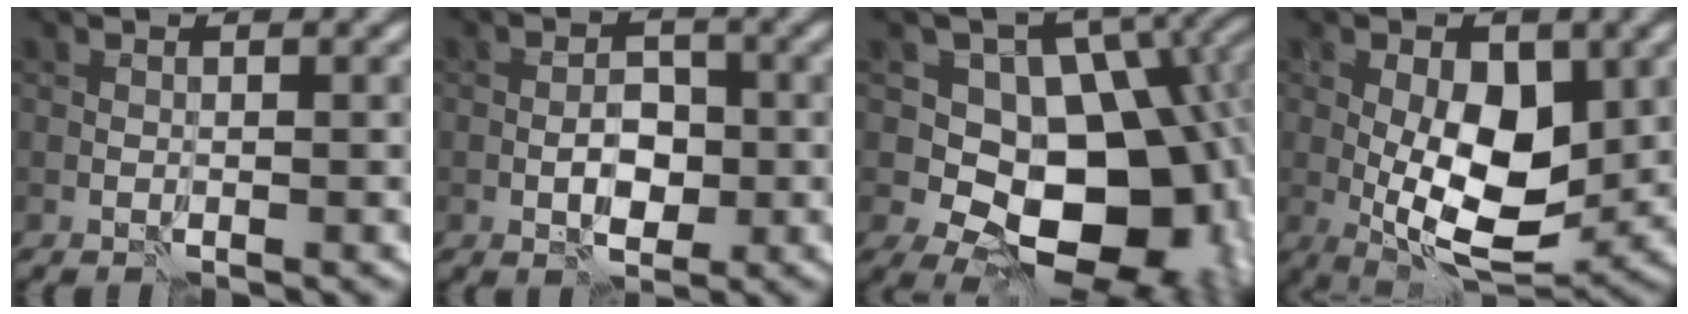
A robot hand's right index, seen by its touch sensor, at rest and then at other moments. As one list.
[{"total": 3.1, "force": [-0.8, 1.9, 2.3], "torque": [-0.031, 0.005, -0.015]}, {"total": 15.4, "force": [-2.0, 10.4, 11.2], "torque": [-0.116, 0.003, -0.033]}, {"total": 9.0, "force": [-0.2, 4.6, 7.8], "torque": [-0.122, -0.001, -0.005]}]